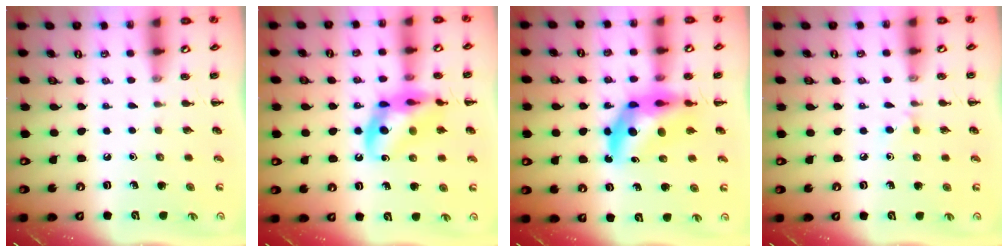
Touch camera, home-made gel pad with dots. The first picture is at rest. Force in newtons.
{"total": 14.4, "press": 14.2, "slide": 2.8}
{"total": 10.7, "press": 10.2, "slide": 3.4}
{"total": 4.6, "press": 4.2, "slide": 1.7}